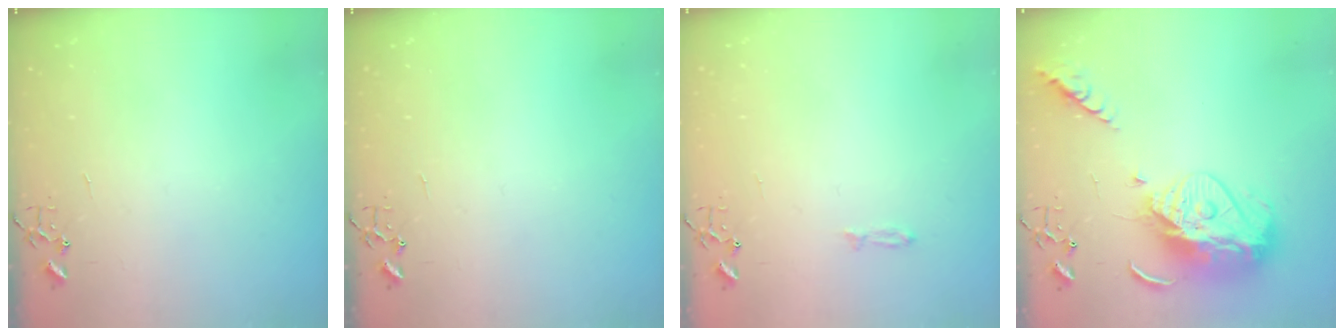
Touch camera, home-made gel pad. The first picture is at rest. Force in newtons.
{"total": 0.0}
{"total": 3.5, "press": 3.5, "slide": 0.5}
{"total": 17.5, "press": 17.4, "slide": 1.6}